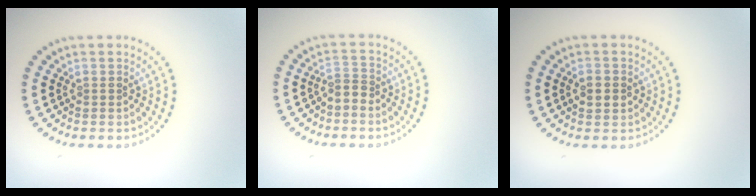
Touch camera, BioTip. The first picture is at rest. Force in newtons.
{"total": 1.7, "press": 1.2, "slide": 1.2}
{"total": 1.6, "press": 1.6, "slide": 0.2}